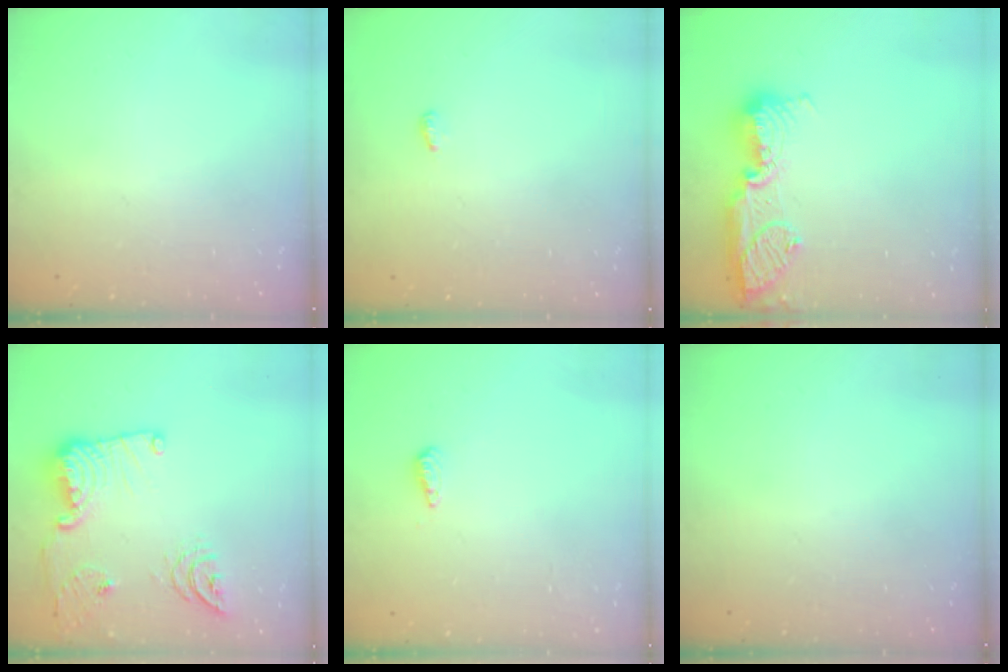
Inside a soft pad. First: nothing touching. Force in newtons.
{"total": 3.6, "press": 3.6, "slide": 0.4}
{"total": 14.9, "press": 13.8, "slide": 5.6}
{"total": 20.1, "press": 19.4, "slide": 5.4}
{"total": 5.3, "press": 5.2, "slide": 1.1}
{"total": 0.0}